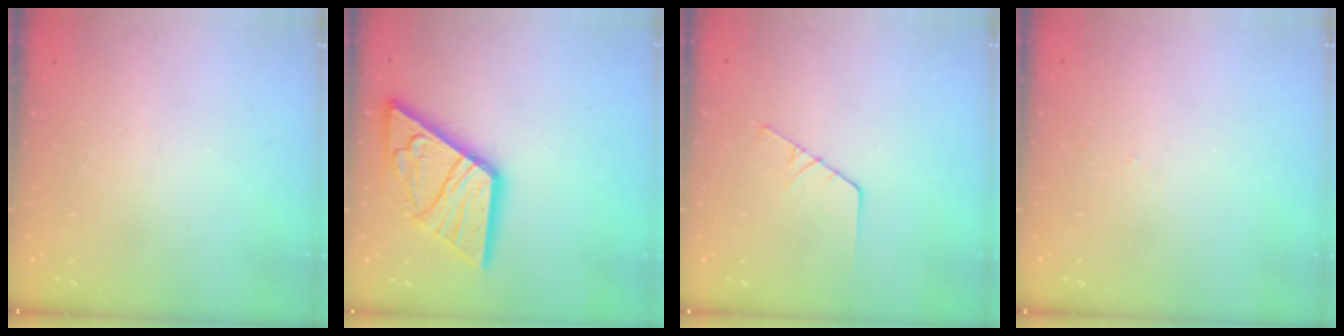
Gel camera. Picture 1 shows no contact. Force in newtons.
{"total": 15.6, "press": 15.5, "slide": 1.5}
{"total": 2.6, "press": 2.6, "slide": 0.3}
{"total": 2.7, "press": 2.7, "slide": 0.4}